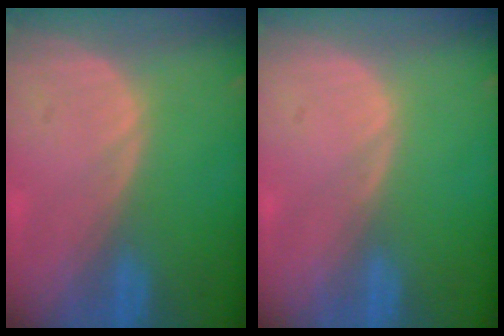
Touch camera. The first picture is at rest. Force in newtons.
{"total": 0.0}